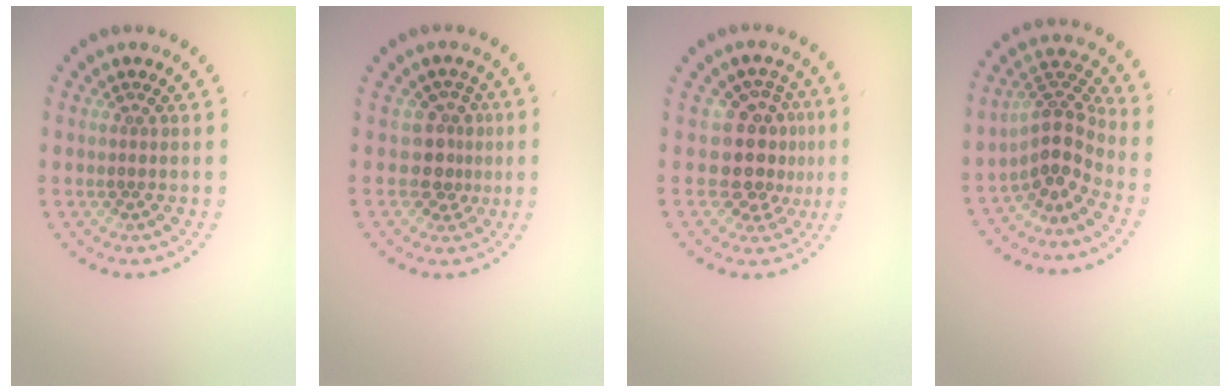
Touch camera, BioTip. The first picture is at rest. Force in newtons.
{"total": 2.6, "press": 1.9, "slide": 1.8}
{"total": 4.3, "press": 3.5, "slide": 2.4}
{"total": 3.7, "press": 2.7, "slide": 2.6}